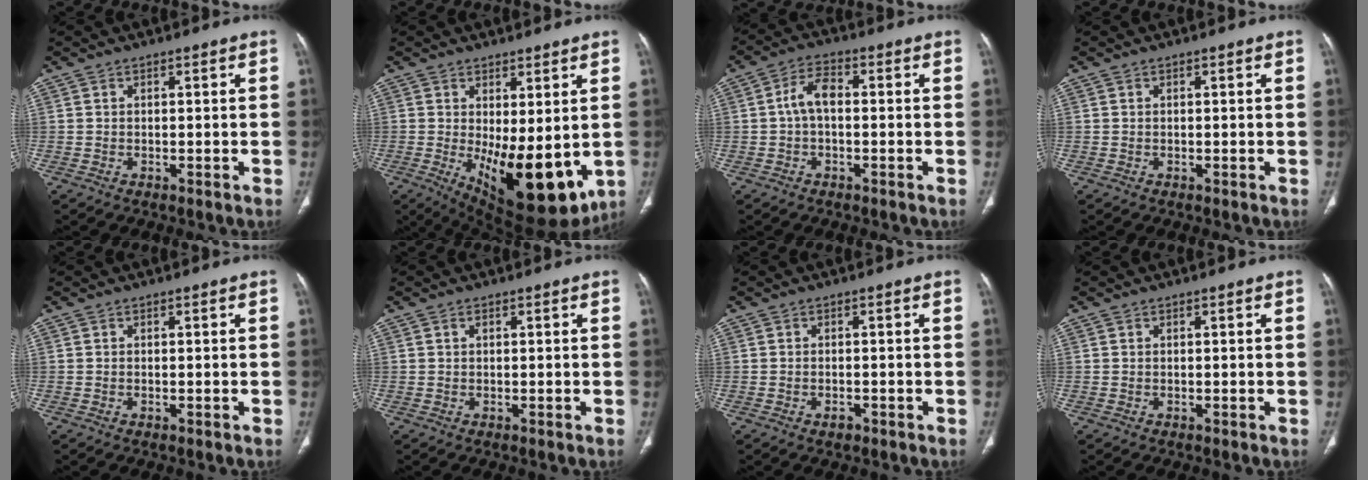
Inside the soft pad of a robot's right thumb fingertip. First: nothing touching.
{"total": 15.9, "force": [-2.0, 6.6, 14.3], "torque": [-0.201, -0.036, -0.006]}
{"total": 5.1, "force": [-0.2, 2.8, 4.2], "torque": [-0.076, 0.018, -0.011]}
{"total": 0.0}
{"total": 0.0}
{"total": 0.5, "force": [0.2, 0.3, 0.3], "torque": [-0.007, 0.003, 0.004]}
{"total": 1.4, "force": [-0.8, 0.8, 0.8], "torque": [-0.012, 0.005, -0.010]}
{"total": 0.0}